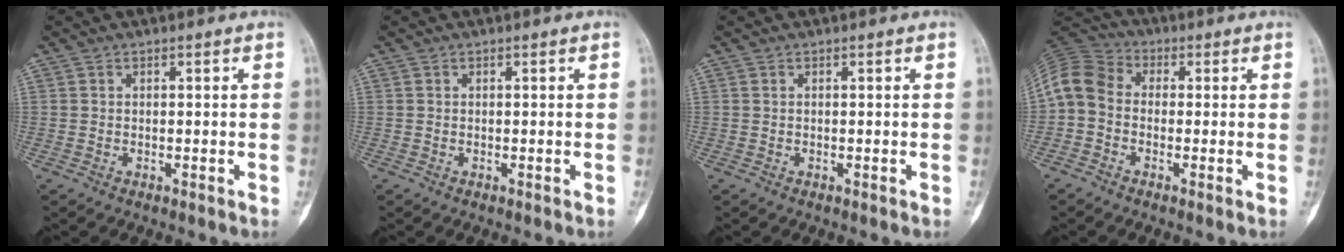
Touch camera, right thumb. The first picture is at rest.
{"total": 0.0}
{"total": 0.0}
{"total": 8.4, "force": [-0.7, 6.7, 5.1], "torque": [-0.093, 0.027, -0.033]}